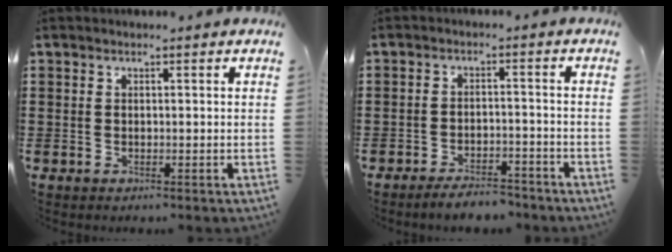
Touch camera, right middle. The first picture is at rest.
{"total": 4.0, "force": [-3.9, 0.4, 0.8], "torque": [-0.015, 0.003, -0.078]}